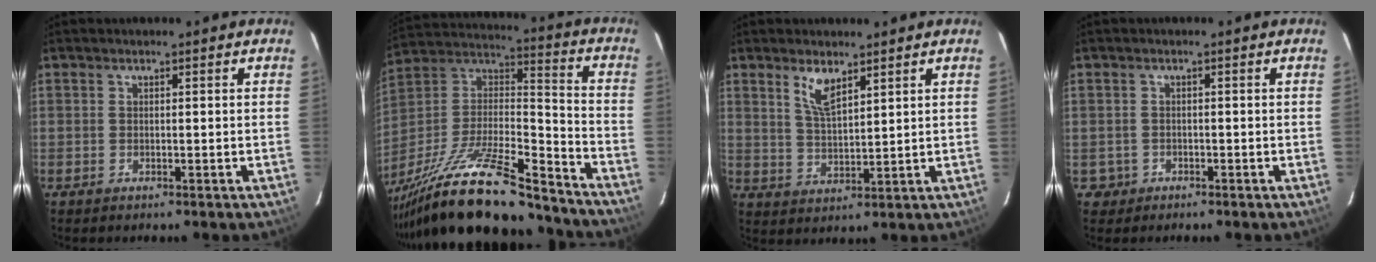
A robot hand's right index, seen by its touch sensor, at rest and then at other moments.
{"total": 28.7, "force": [-22.1, 7.1, 16.8], "torque": [-0.306, -0.021, -0.355]}
{"total": 5.4, "force": [3.5, 1.8, 3.7], "torque": [-0.071, -0.003, 0.072]}
{"total": 2.3, "force": [-0.8, 2.2, 0.1], "torque": [-0.005, 0.009, -0.007]}